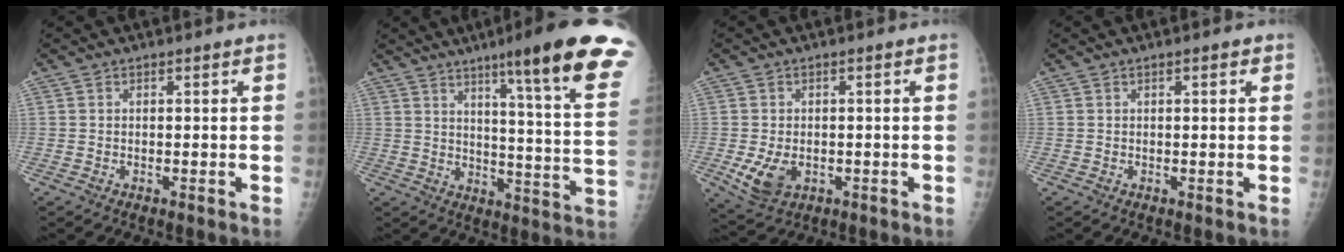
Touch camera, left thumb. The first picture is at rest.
{"total": 22.1, "force": [13.7, 1.2, 17.3], "torque": [-0.216, -0.070, 0.180]}
{"total": 6.1, "force": [-1.6, 4.0, 4.3], "torque": [-0.078, -0.002, -0.016]}
{"total": 1.2, "force": [0.5, 0.4, 1.0], "torque": [-0.012, 0.002, 0.005]}